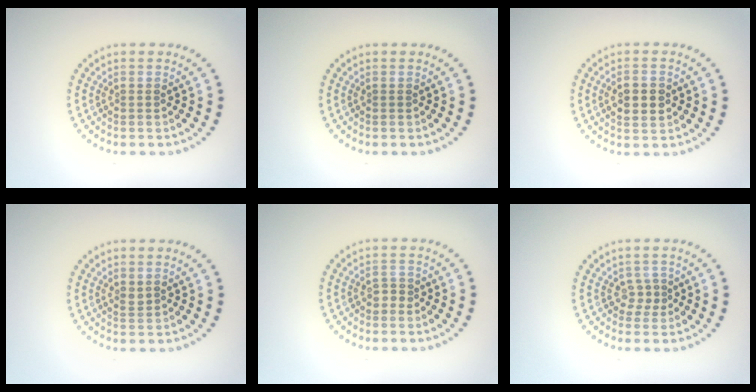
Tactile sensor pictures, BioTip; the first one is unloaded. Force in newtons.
{"total": 0.0}
{"total": 3.1, "press": 3.1, "slide": 0.1}
{"total": 0.7, "press": 0.6, "slide": 0.3}
{"total": 1.0, "press": 0.9, "slide": 0.4}
{"total": 1.1, "press": 0.8, "slide": 0.8}